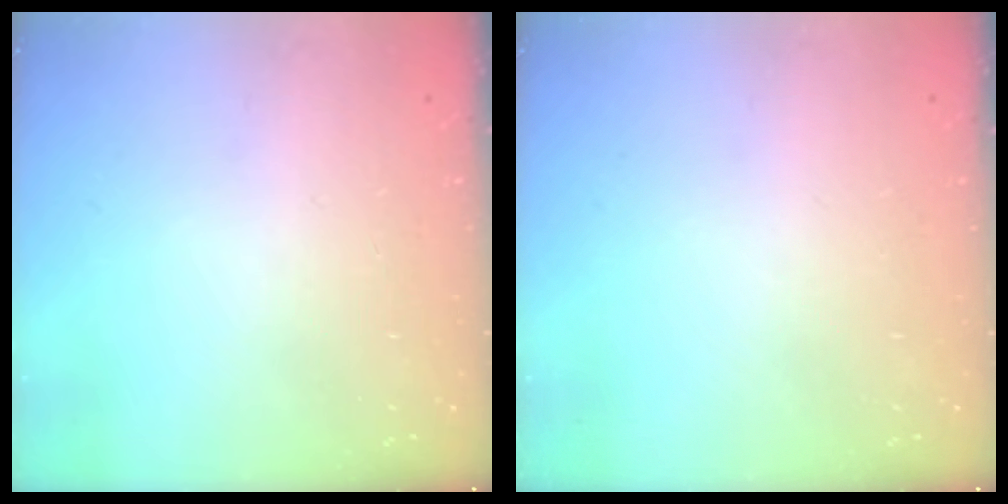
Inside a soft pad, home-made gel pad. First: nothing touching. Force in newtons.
{"total": 0.0}